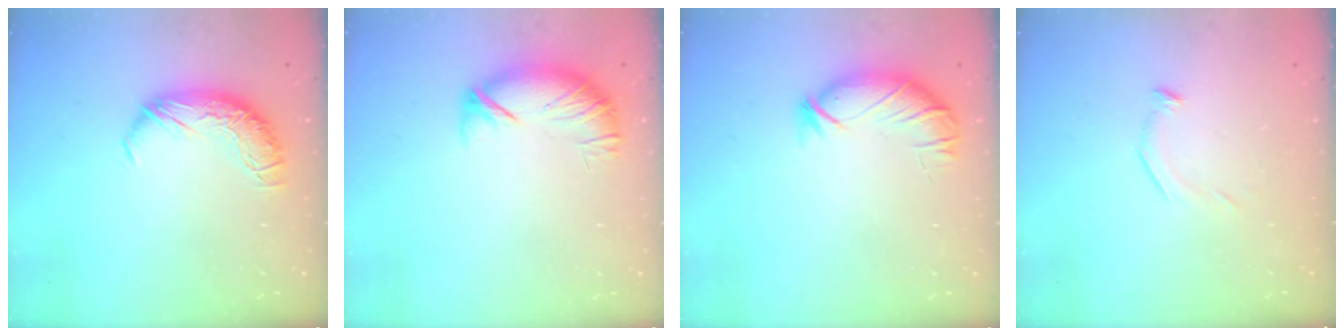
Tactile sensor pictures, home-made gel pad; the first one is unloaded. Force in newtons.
{"total": 5.0, "press": 4.5, "slide": 2.1}
{"total": 3.6, "press": 3.5, "slide": 1.0}
{"total": 6.6, "press": 6.6, "slide": 0.6}